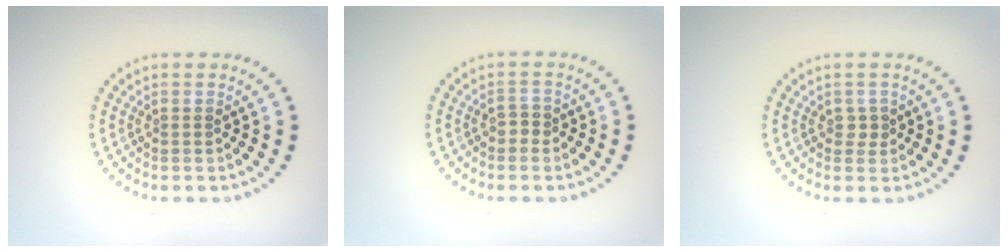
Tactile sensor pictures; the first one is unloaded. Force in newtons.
{"total": 1.0, "press": 0.9, "slide": 0.4}
{"total": 0.9, "press": 0.8, "slide": 0.4}